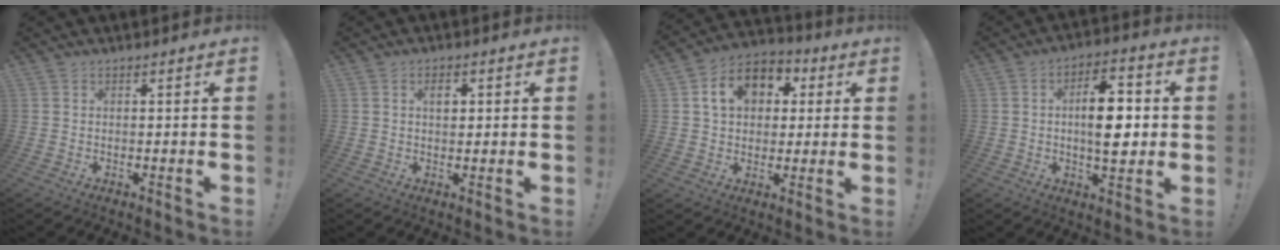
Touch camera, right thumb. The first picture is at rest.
{"total": 2.7, "force": [0.8, 1.6, 2.0], "torque": [-0.019, -0.001, 0.007]}
{"total": 12.4, "force": [3.8, 9.6, 6.9], "torque": [-0.111, 0.004, 0.076]}
{"total": 12.3, "force": [0.3, 6.1, 10.6], "torque": [-0.151, 0.004, 0.001]}